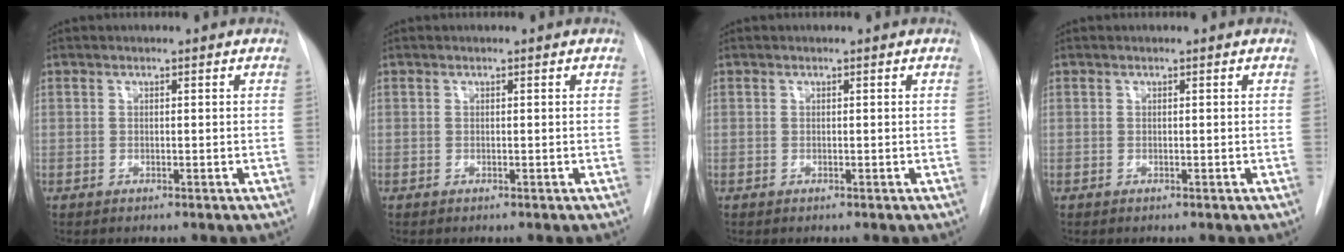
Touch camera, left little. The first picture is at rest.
{"total": 0.0}
{"total": 0.0}
{"total": 0.0}